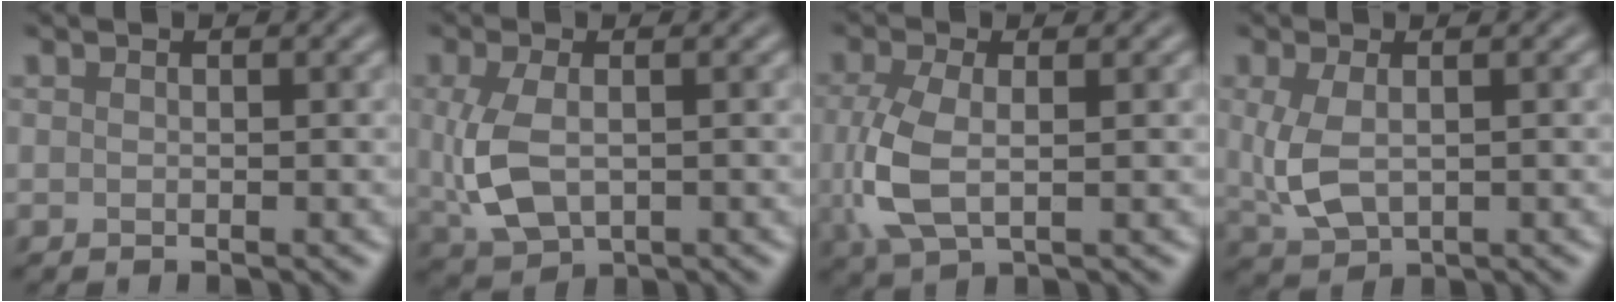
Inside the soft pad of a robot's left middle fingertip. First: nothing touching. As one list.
[{"total": 4.8, "force": [0.1, 2.9, 3.9], "torque": [-0.098, -0.005, 0.007]}, {"total": 4.7, "force": [0.0, 2.4, 4.1], "torque": [-0.107, -0.005, 0.000]}, {"total": 3.7, "force": [0.3, 2.1, 3.0], "torque": [-0.077, 0.001, 0.012]}]